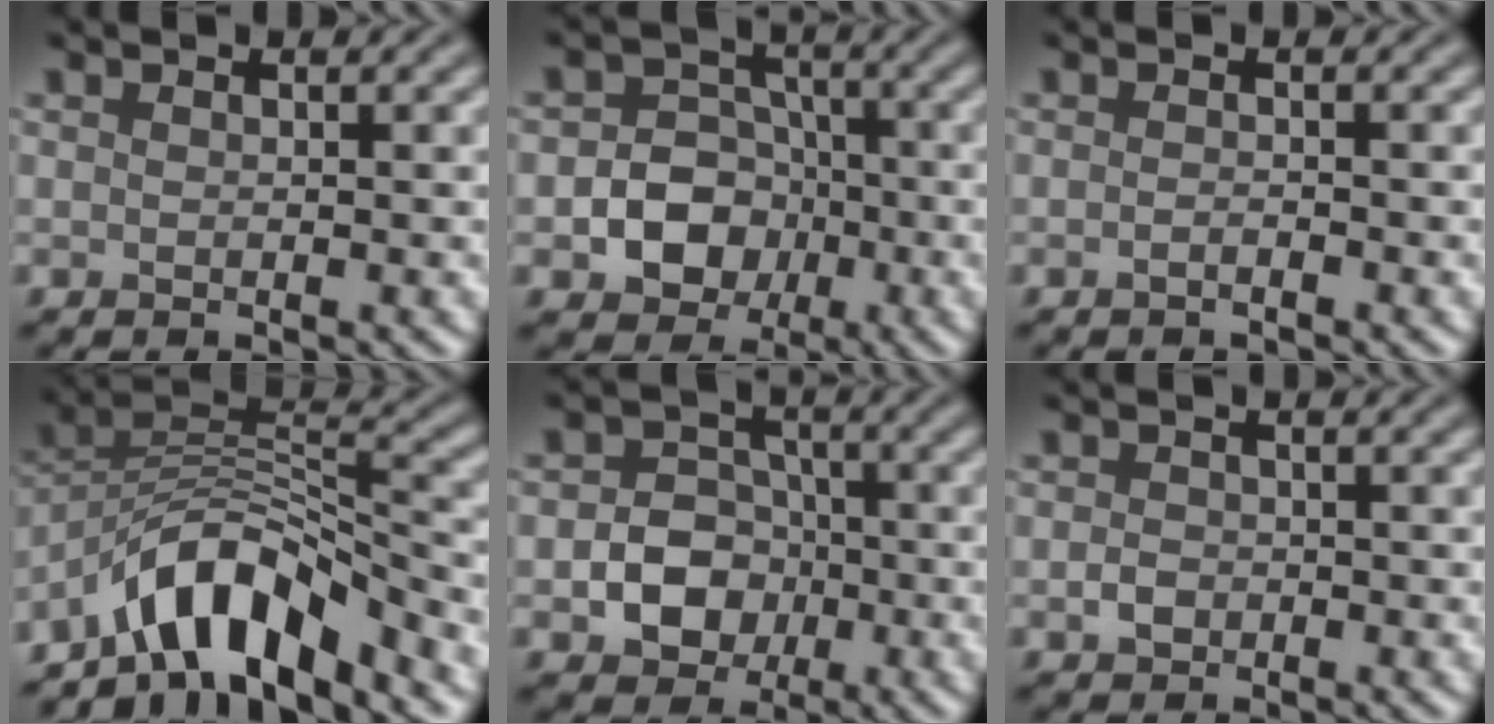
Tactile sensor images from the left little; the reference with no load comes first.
{"total": 5.7, "force": [-1.6, 4.8, 2.6], "torque": [-0.010, -0.002, -0.047]}
{"total": 0.8, "force": [-0.5, 0.2, 0.5], "torque": [-0.011, 0.000, -0.009]}
{"total": 7.9, "force": [-5.8, 2.5, 4.7], "torque": [-0.064, 0.007, -0.111]}
{"total": 4.9, "force": [-1.4, 4.1, 2.4], "torque": [-0.012, -0.001, -0.038]}
{"total": 1.2, "force": [-0.4, 1.0, 0.6], "torque": [-0.009, -0.002, -0.010]}